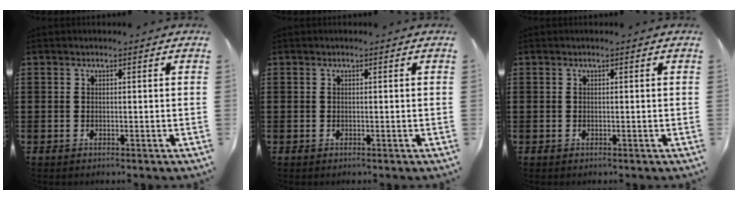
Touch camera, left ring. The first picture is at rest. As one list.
[{"total": 0.0}, {"total": 0.0}]